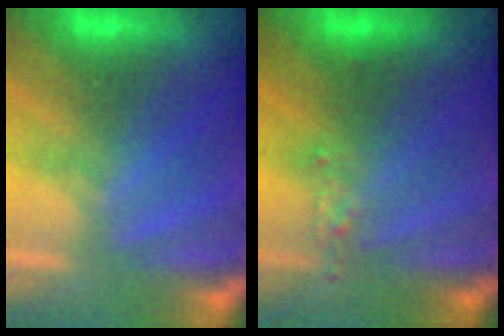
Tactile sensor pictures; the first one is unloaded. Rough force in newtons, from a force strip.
{"total": 2.4}